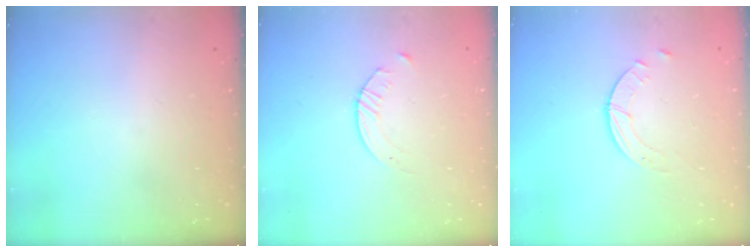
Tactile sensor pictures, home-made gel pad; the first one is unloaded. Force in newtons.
{"total": 2.8, "press": 2.7, "slide": 0.3}
{"total": 2.5, "press": 2.5, "slide": 0.3}